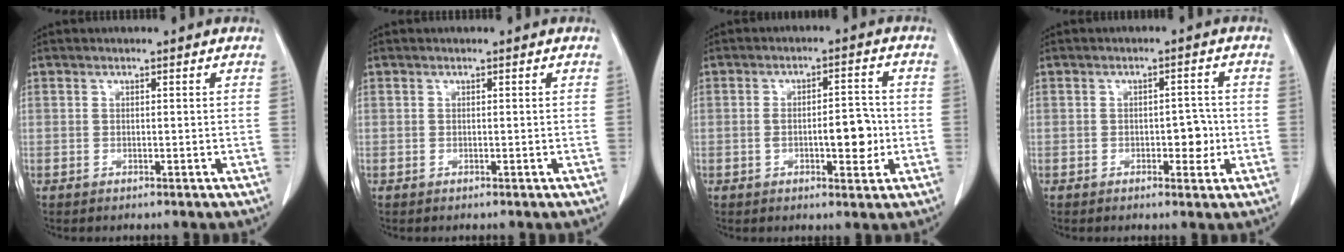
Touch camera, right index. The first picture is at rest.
{"total": 0.0}
{"total": 6.3, "force": [-1.1, 2.1, 5.9], "torque": [-0.092, 0.006, -0.014]}
{"total": 3.6, "force": [-0.7, 1.8, 3.0], "torque": [-0.031, 0.004, -0.007]}